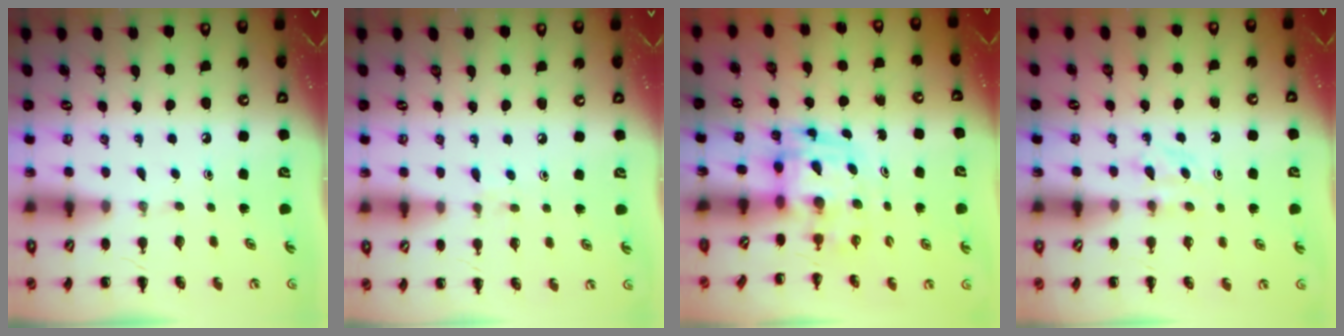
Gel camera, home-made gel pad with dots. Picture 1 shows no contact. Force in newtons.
{"total": 3.7, "press": 3.4, "slide": 1.5}
{"total": 3.7, "press": 3.6, "slide": 0.7}
{"total": 4.1, "press": 3.9, "slide": 1.3}